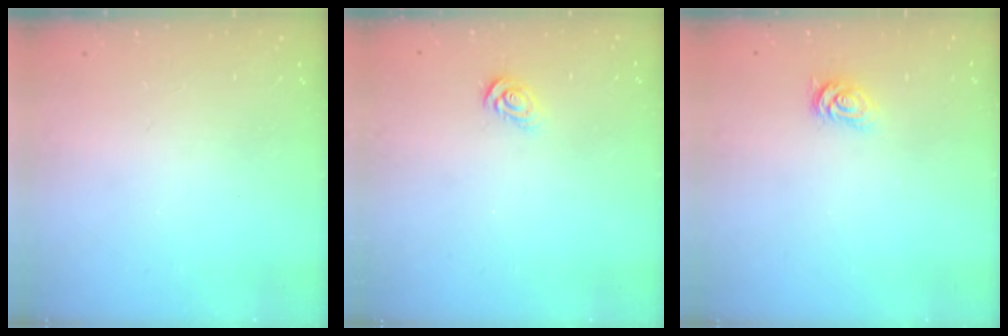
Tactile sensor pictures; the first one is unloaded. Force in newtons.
{"total": 3.1, "press": 3.1, "slide": 0.3}
{"total": 1.8, "press": 1.8, "slide": 0.3}